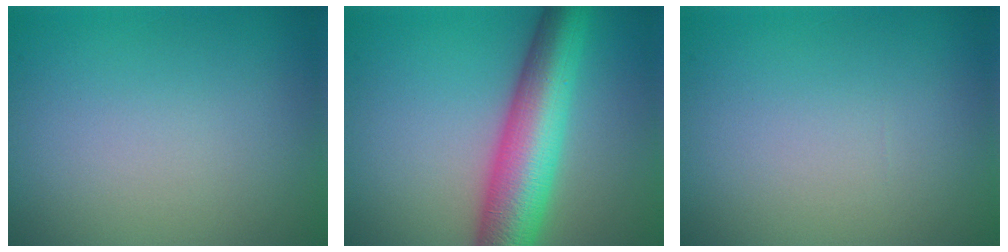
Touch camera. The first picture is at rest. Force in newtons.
{"total": 9.3, "press": 9.3, "slide": 0.3}
{"total": 0.0}